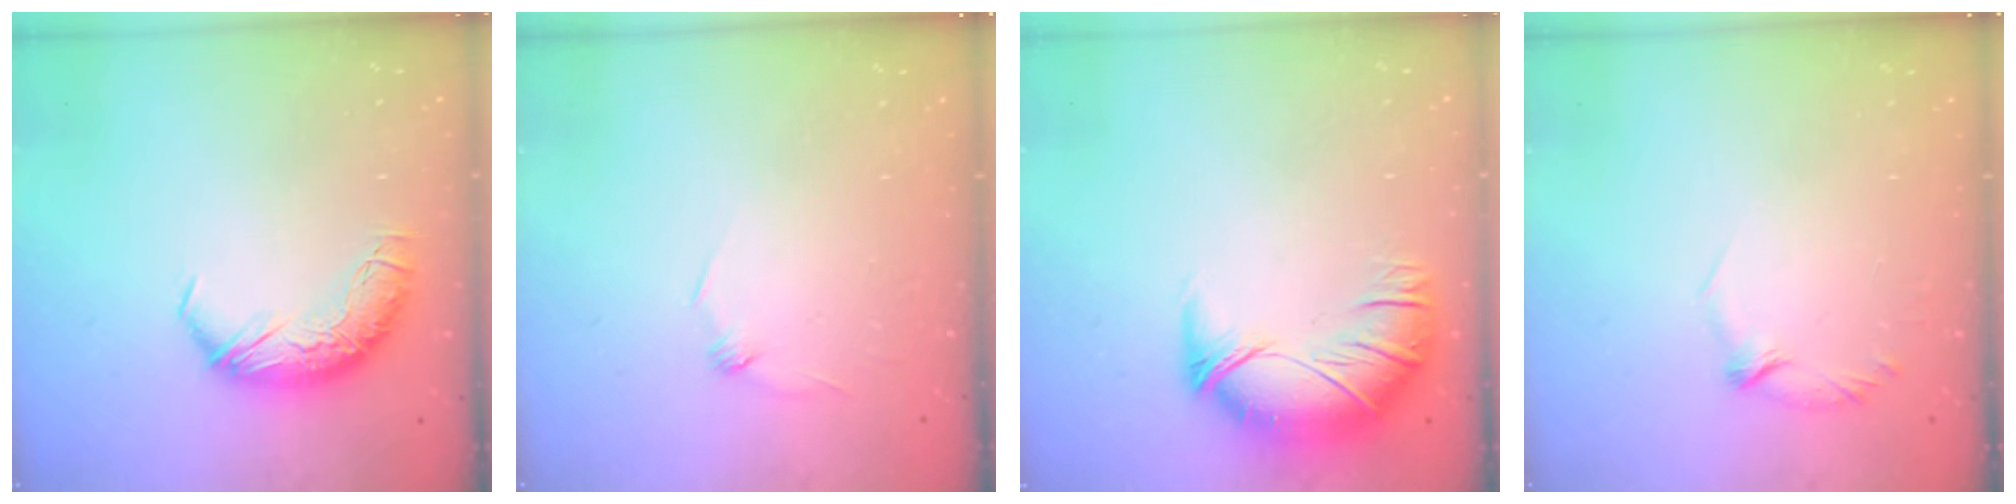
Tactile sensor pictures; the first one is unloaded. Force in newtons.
{"total": 8.1, "press": 8.1, "slide": 0.6}
{"total": 2.7, "press": 1.1, "slide": 2.5}
{"total": 5.7, "press": 5.6, "slide": 1.0}